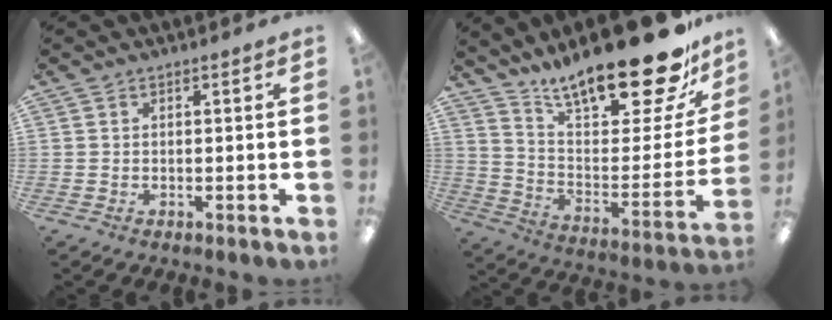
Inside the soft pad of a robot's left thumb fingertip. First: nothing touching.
{"total": 25.1, "force": [19.1, 7.0, 14.7], "torque": [-0.217, -0.131, 0.317]}